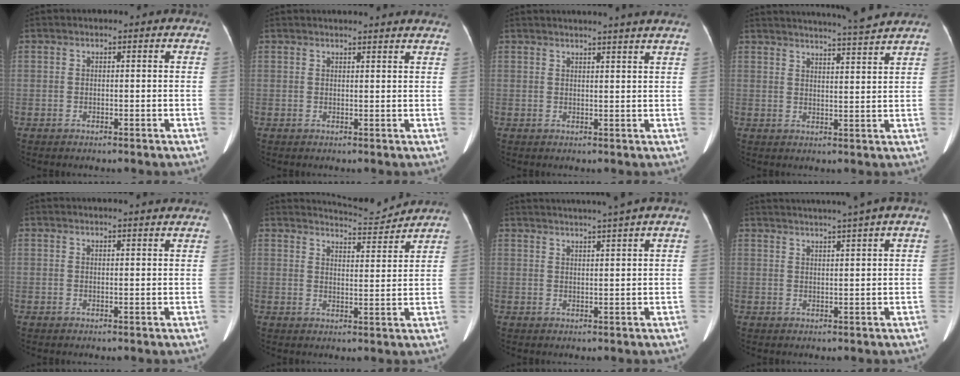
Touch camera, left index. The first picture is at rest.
{"total": 9.2, "force": [8.8, 0.3, 2.7], "torque": [-0.030, 0.016, 0.083]}
{"total": 8.5, "force": [7.7, -1.2, 3.3], "torque": [-0.040, 0.007, 0.075]}
{"total": 10.5, "force": [9.8, -1.6, 3.2], "torque": [-0.055, -0.013, 0.131]}
{"total": 4.7, "force": [4.4, -0.4, 1.6], "torque": [-0.022, 0.011, 0.042]}
{"total": 6.2, "force": [6.1, -0.9, -0.4], "torque": [-0.010, -0.011, 0.095]}
{"total": 8.5, "force": [7.4, -2.0, 3.7], "torque": [-0.053, 0.005, 0.097]}
{"total": 8.7, "force": [7.2, -2.0, 4.4], "torque": [-0.065, 0.008, 0.094]}